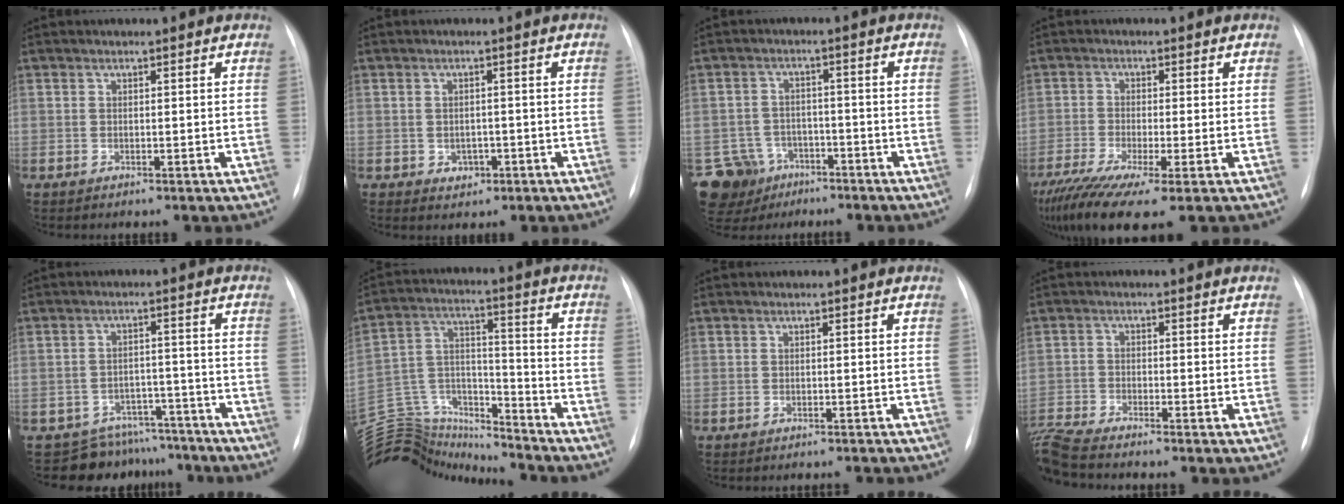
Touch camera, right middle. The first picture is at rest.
{"total": 2.4, "force": [-0.9, 2.0, 0.9], "torque": [-0.008, 0.005, -0.004]}
{"total": 8.9, "force": [-5.5, 6.9, 1.2], "torque": [-0.031, 0.013, -0.083]}
{"total": 11.3, "force": [-7.0, 1.9, 8.6], "torque": [-0.169, -0.024, -0.121]}
{"total": 8.6, "force": [-7.5, 4.0, -1.0], "torque": [0.031, 0.034, -0.100]}
{"total": 20.2, "force": [-19.2, 4.6, 3.9], "torque": [-0.108, 0.044, -0.316]}
{"total": 1.4, "force": [-1.4, 0.1, 0.0], "torque": [0.001, -0.005, -0.015]}
{"total": 6.3, "force": [-6.0, -1.3, 1.6], "torque": [-0.042, -0.014, -0.117]}